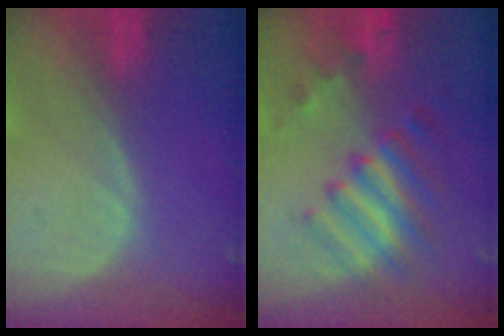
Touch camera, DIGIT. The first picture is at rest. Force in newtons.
{"total": 7.6, "press": 7.5, "slide": 1.0}